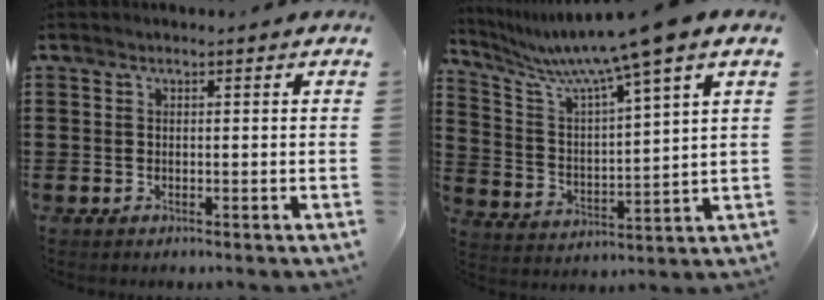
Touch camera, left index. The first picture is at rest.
{"total": 8.6, "force": [6.9, -0.9, 5.0], "torque": [-0.129, -0.048, 0.105]}